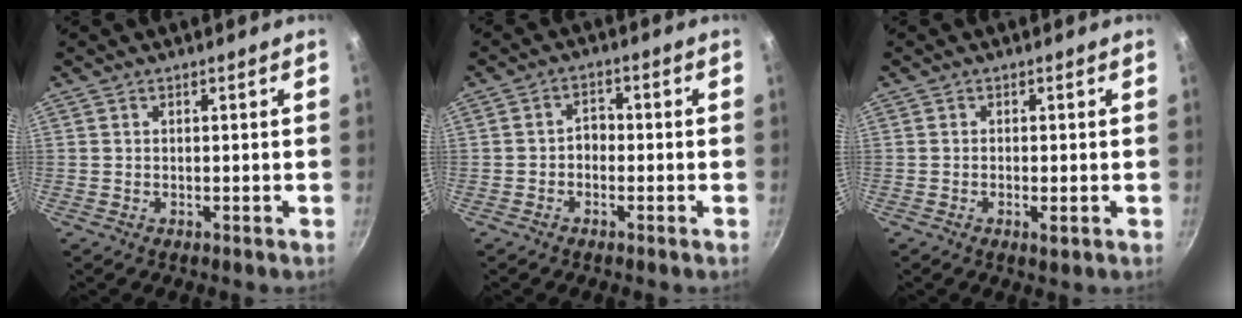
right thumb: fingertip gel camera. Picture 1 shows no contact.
{"total": 2.6, "force": [-1.2, 1.9, 1.4], "torque": [-0.011, 0.021, -0.027]}
{"total": 1.3, "force": [-0.5, 0.4, 1.2], "torque": [-0.023, -0.003, -0.010]}